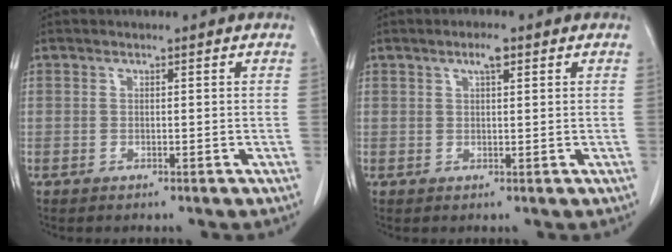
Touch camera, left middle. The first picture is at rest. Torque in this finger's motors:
{"motor_torque": [0.34, -0.24, -0.01, 0.01]}